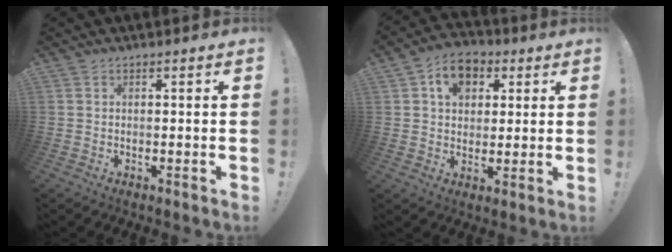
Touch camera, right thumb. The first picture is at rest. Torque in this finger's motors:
{"motor_torque": [0.89, 1.78, 0.17, 0.07, 0.00]}